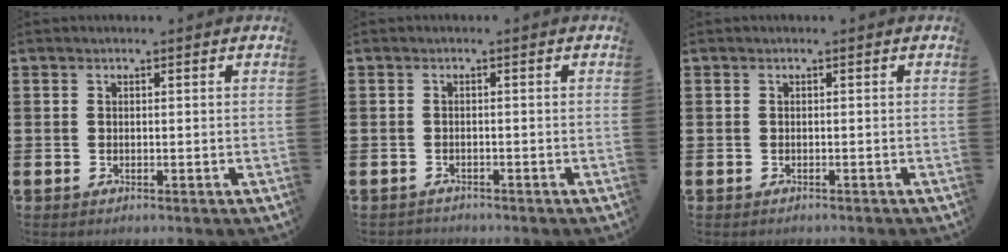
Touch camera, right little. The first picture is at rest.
{"total": 0.7, "force": [-0.7, 0.2, -0.1], "torque": [-0.001, -0.001, -0.016]}
{"total": 0.0}